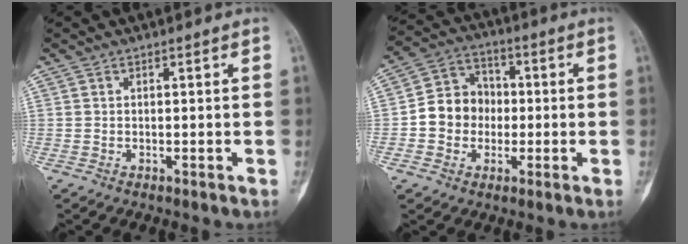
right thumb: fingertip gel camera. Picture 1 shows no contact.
{"total": 9.8, "force": [-1.1, 8.6, 4.4], "torque": [-0.038, 0.032, -0.032]}